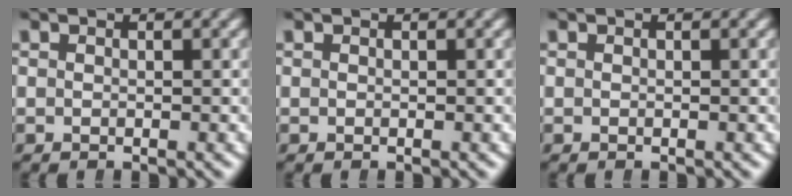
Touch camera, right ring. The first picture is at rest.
{"total": 0.0}
{"total": 0.0}